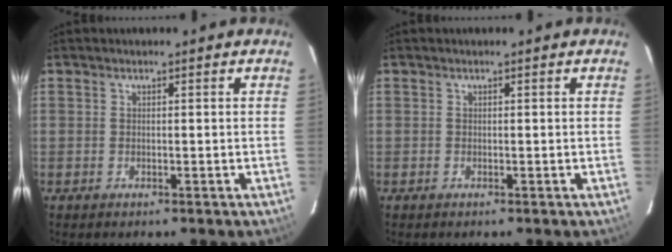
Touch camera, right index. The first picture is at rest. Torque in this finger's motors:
{"motor_torque": [0.14, 0.15, 0.04, 0.01]}